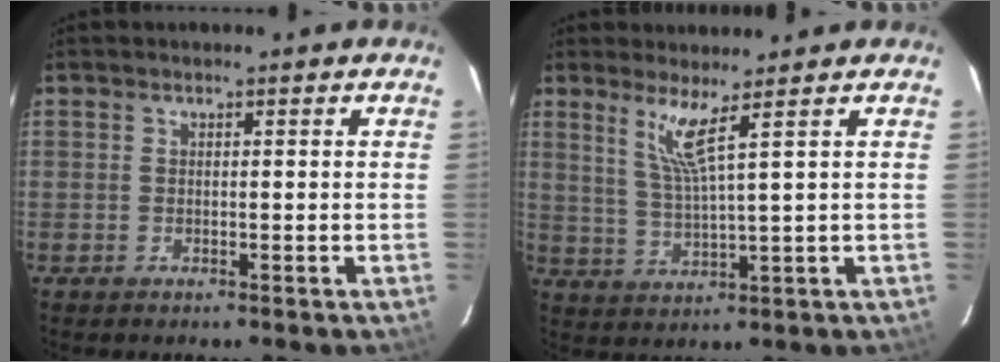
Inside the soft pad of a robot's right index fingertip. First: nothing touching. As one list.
[{"total": 5.2, "force": [3.2, -1.0, 4.0], "torque": [-0.082, -0.011, 0.067]}]